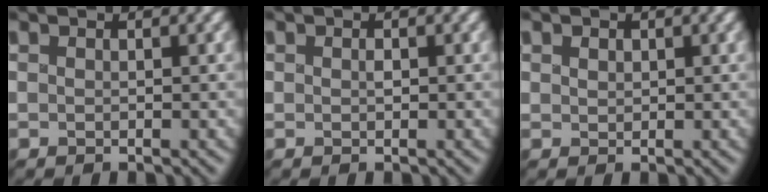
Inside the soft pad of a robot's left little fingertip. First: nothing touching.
{"total": 1.3, "force": [-0.8, -0.6, -0.8], "torque": [-0.005, -0.003, 0.008]}
{"total": 0.8, "force": [-0.4, -0.2, -0.7], "torque": [-0.004, -0.003, 0.016]}